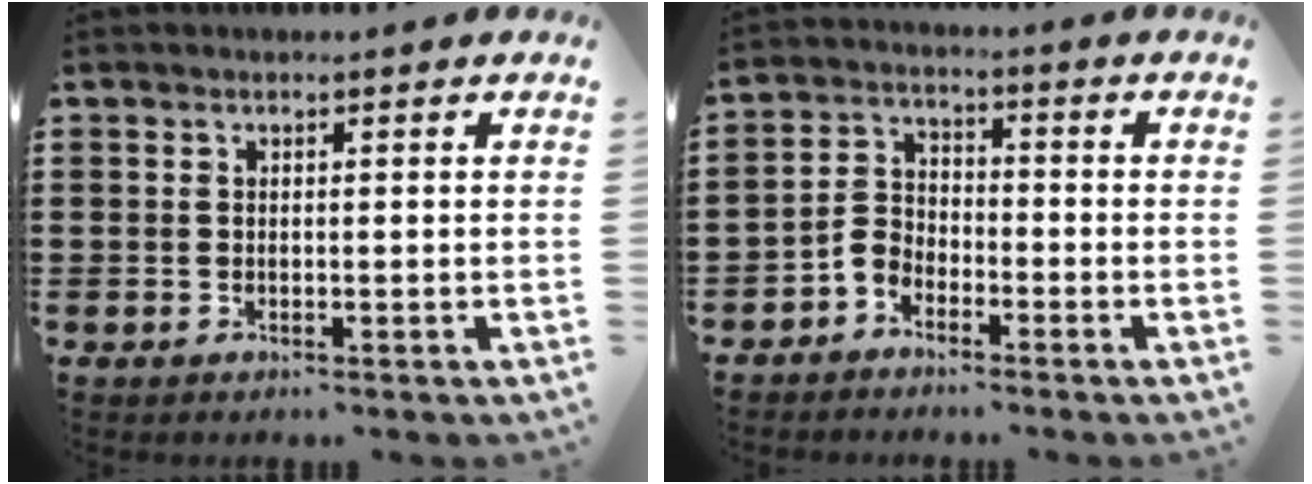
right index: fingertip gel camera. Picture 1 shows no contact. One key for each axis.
{"total": 3.5, "fx": -2.7, "fy": 2.1, "fz": 0.9, "tx": -0.032, "ty": 0.009, "tz": -0.057}